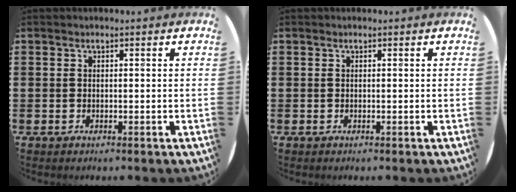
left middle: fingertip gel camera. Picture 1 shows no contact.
{"total": 0.0}